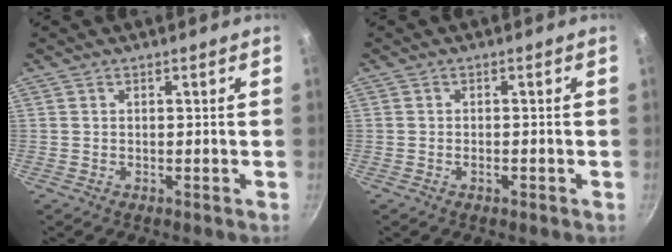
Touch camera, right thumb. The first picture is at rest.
{"total": 1.2, "force": [-0.6, 0.5, 0.9], "torque": [-0.018, 0.004, -0.012]}